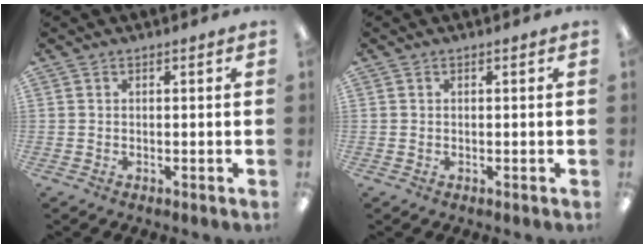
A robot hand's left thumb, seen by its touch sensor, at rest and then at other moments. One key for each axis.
{"total": 0.0}